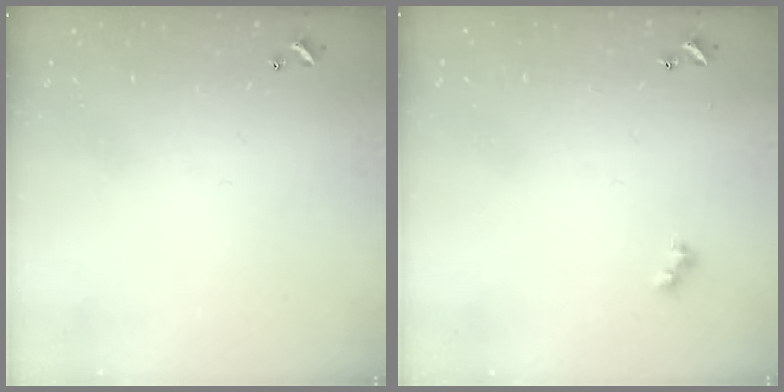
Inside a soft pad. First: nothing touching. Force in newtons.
{"total": 2.4, "press": 2.4, "slide": 0.5}